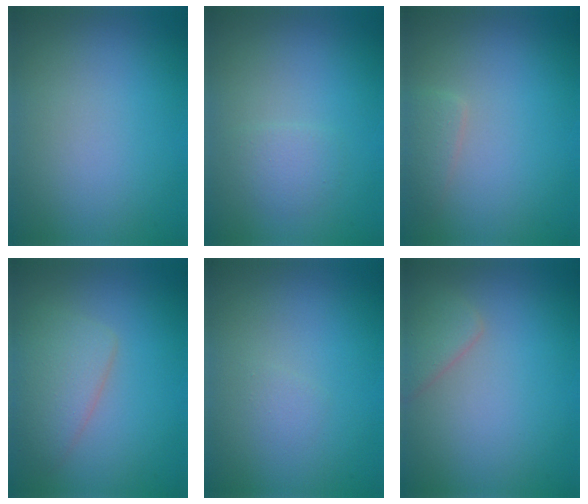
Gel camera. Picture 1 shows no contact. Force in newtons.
{"total": 1.4, "press": 1.4, "slide": 0.0}
{"total": 1.3, "press": 1.3, "slide": 0.1}
{"total": 3.6, "press": 3.6, "slide": 0.3}
{"total": 0.6, "press": 0.6, "slide": 0.0}
{"total": 1.9, "press": 1.9, "slide": 0.2}